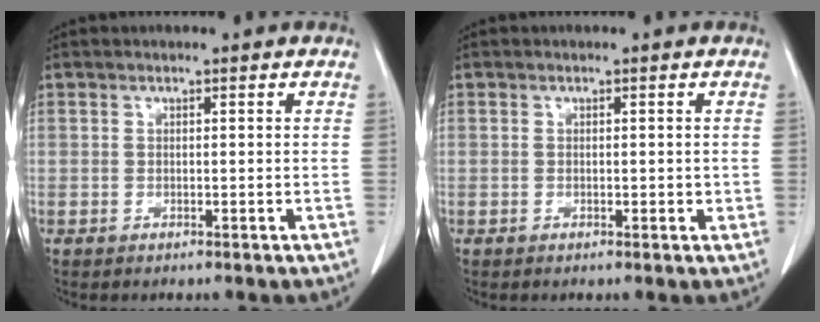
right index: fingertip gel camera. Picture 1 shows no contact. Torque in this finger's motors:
{"motor_torque": [0.16, 0.33, 0.09, 0.05]}